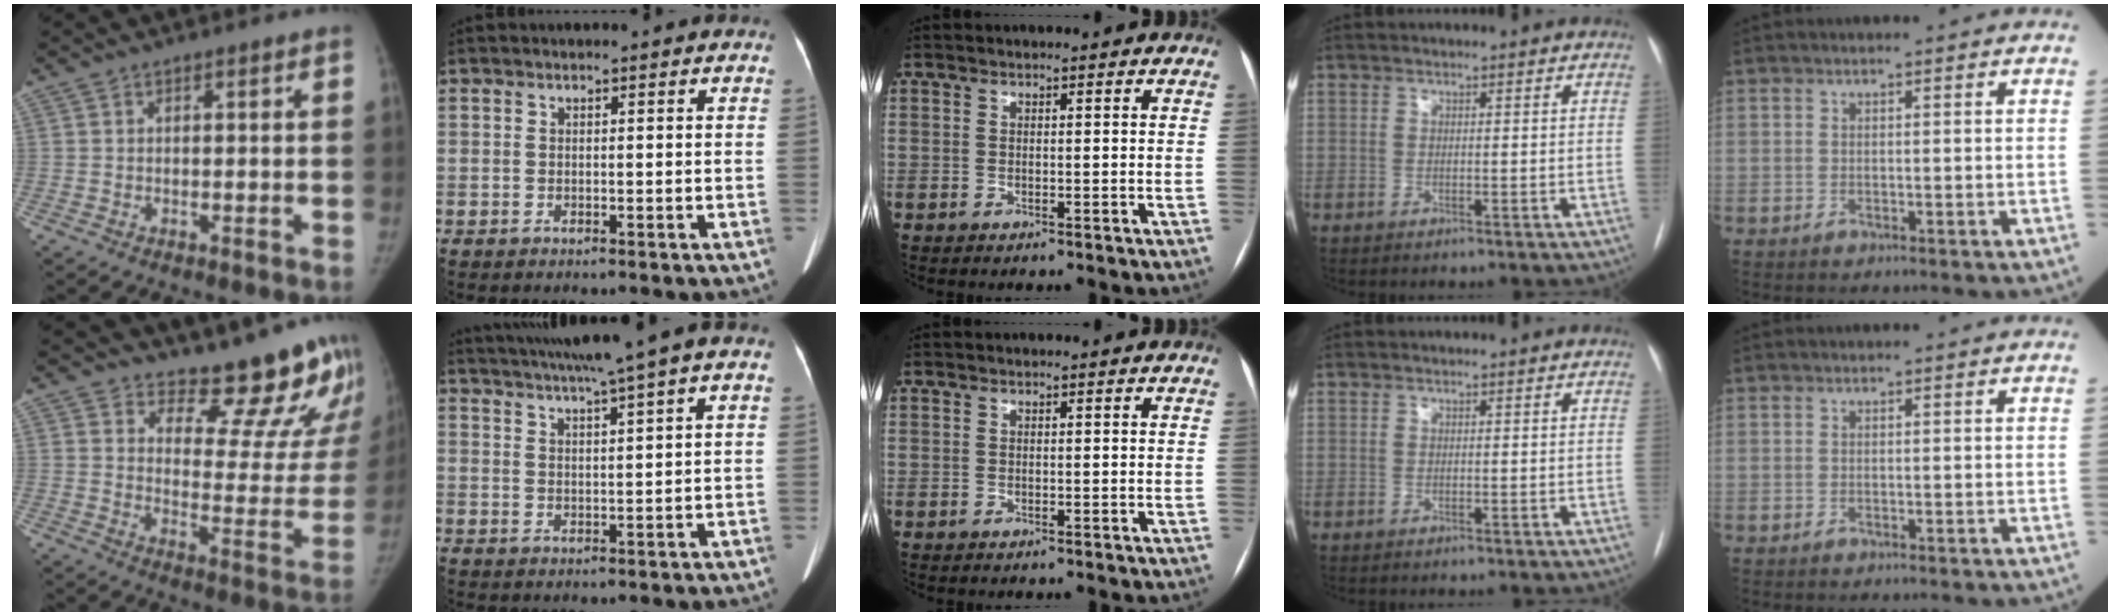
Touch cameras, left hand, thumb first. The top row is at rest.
{"thumb": {"total": 16.7, "force": [15.4, 4.9, 4.4], "torque": [0.003, -0.159, 0.187]}, "index": {"total": 11.1, "force": [8.4, -1.2, 7.2], "torque": [-0.118, 0.024, 0.120]}}